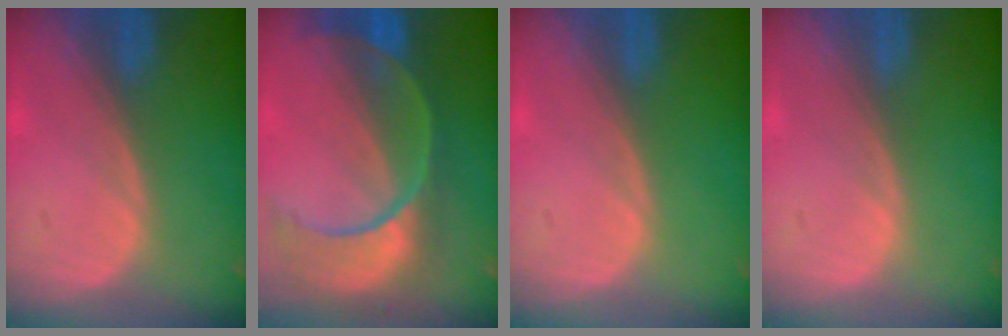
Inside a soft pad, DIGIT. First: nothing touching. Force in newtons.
{"total": 11.2, "press": 9.3, "slide": 6.1}
{"total": 0.0}
{"total": 0.0}